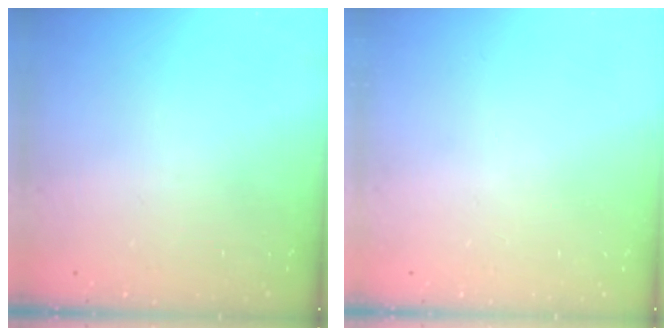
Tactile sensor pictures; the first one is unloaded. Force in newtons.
{"total": 0.0}